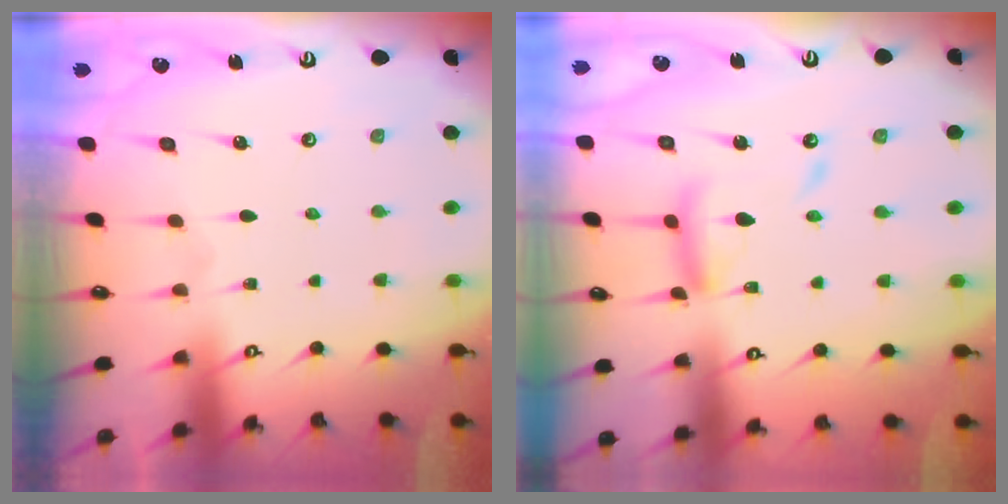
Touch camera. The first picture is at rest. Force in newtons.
{"total": 13.0, "press": 13.0, "slide": 1.1}